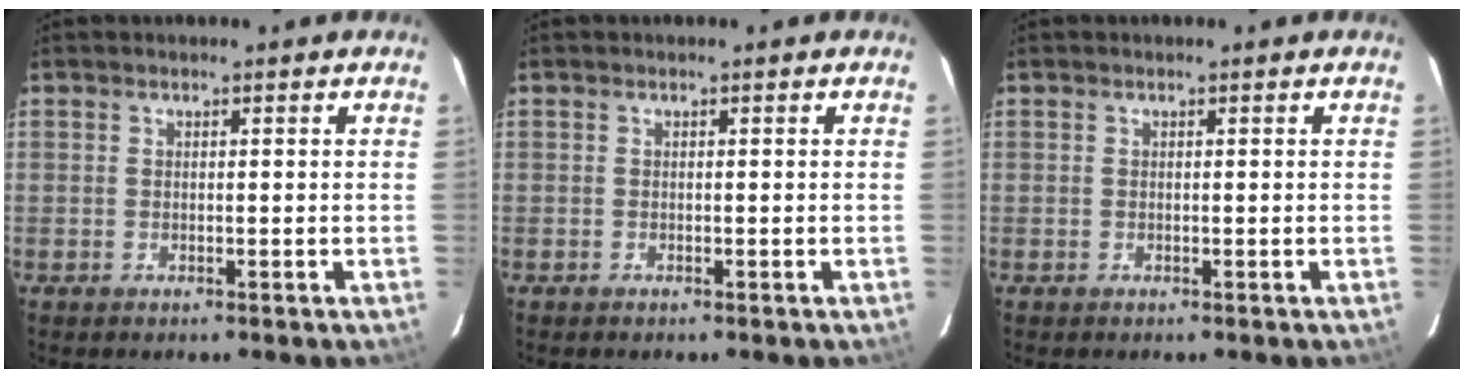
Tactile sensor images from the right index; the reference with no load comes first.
{"total": 0.0}
{"total": 0.0}